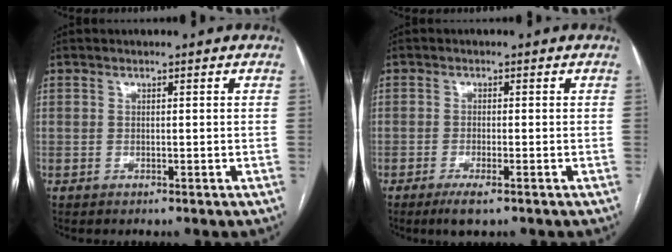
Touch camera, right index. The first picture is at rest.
{"total": 3.3, "force": [-2.1, 0.4, 2.5], "torque": [-0.048, -0.008, -0.036]}